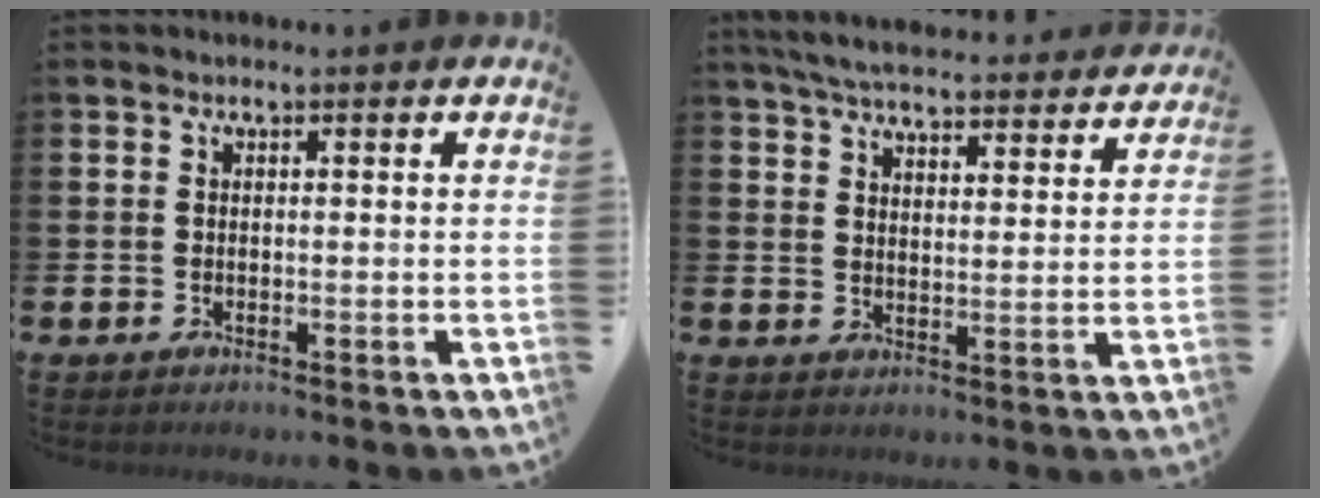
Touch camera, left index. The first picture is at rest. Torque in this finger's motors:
{"motor_torque": [1.07, -1.07, 0.33, 0.07]}